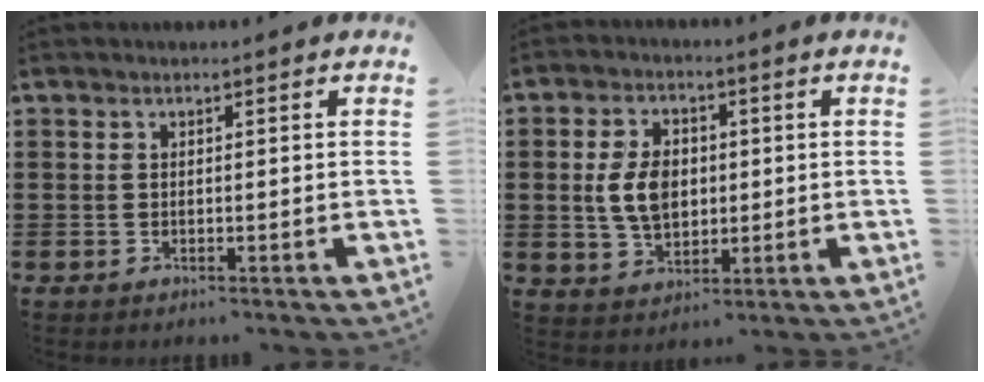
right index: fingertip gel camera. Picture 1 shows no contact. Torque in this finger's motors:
{"motor_torque": [0.77, 0.41, 0.29, 0.17]}